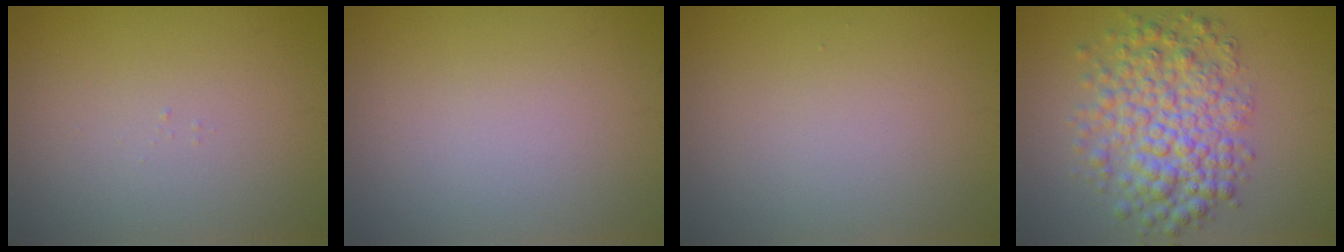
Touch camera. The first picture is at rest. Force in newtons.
{"total": 0.0}
{"total": 0.0}
{"total": 6.5, "press": 6.5, "slide": 0.2}